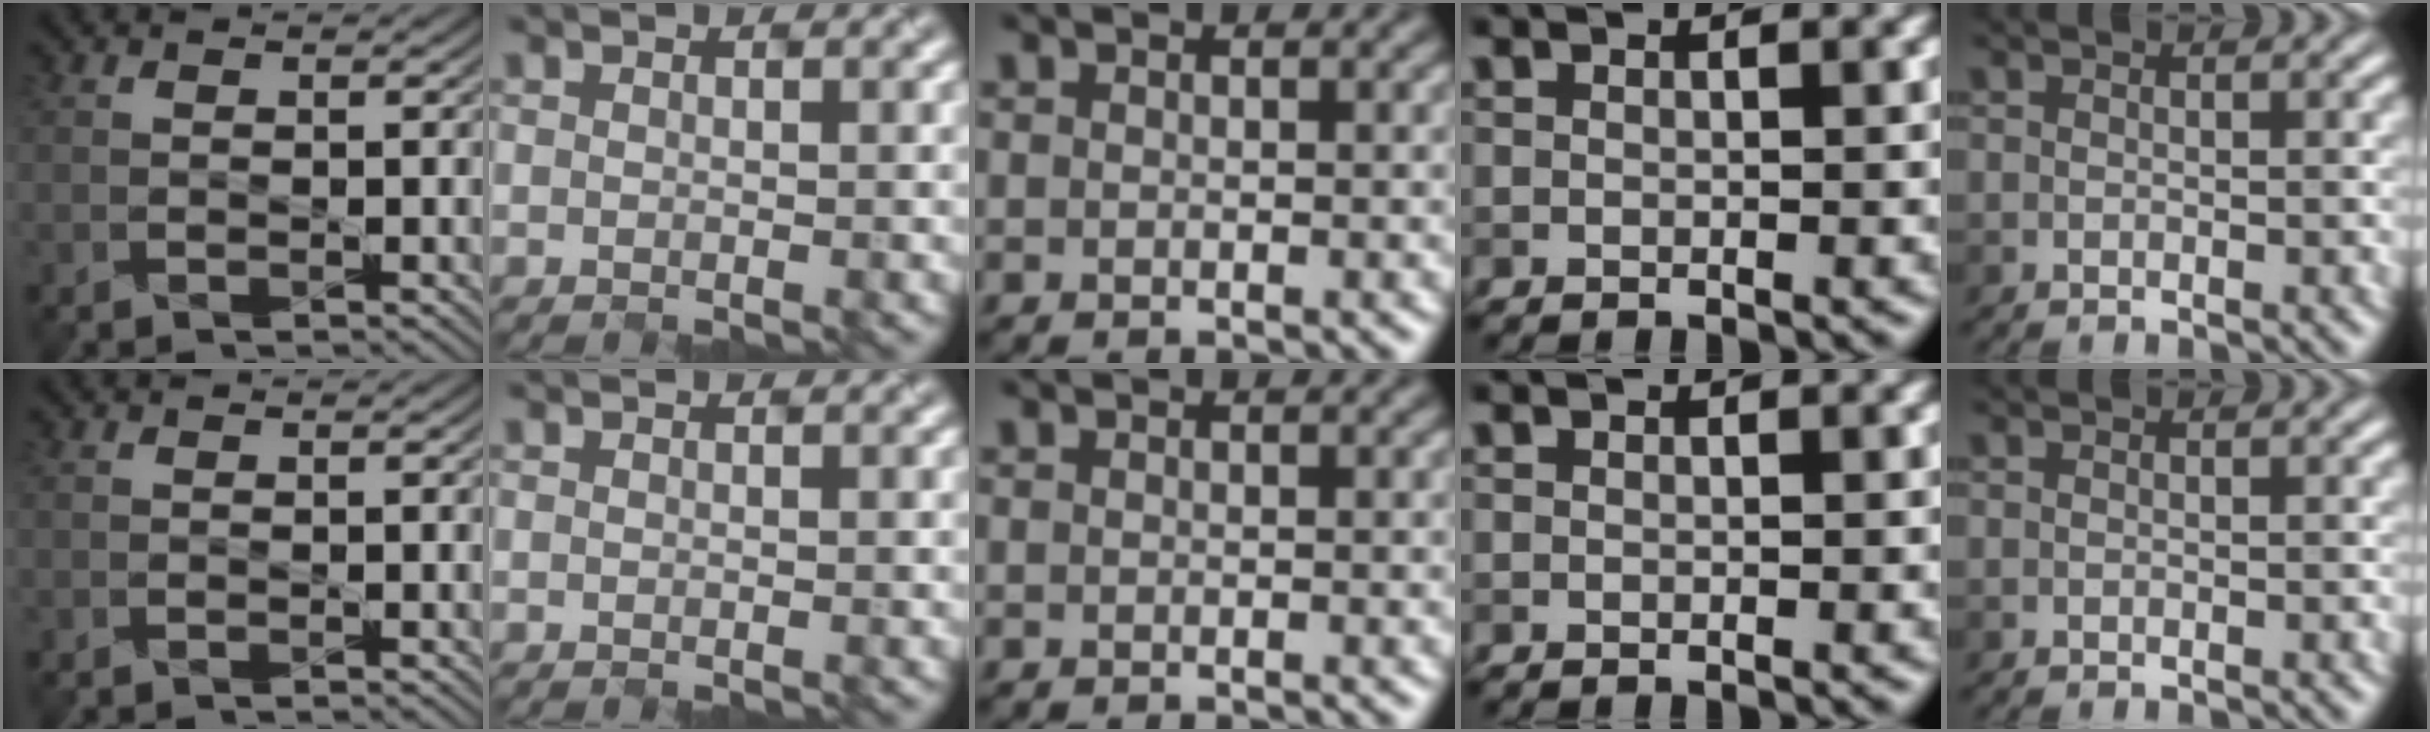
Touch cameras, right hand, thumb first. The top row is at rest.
{}